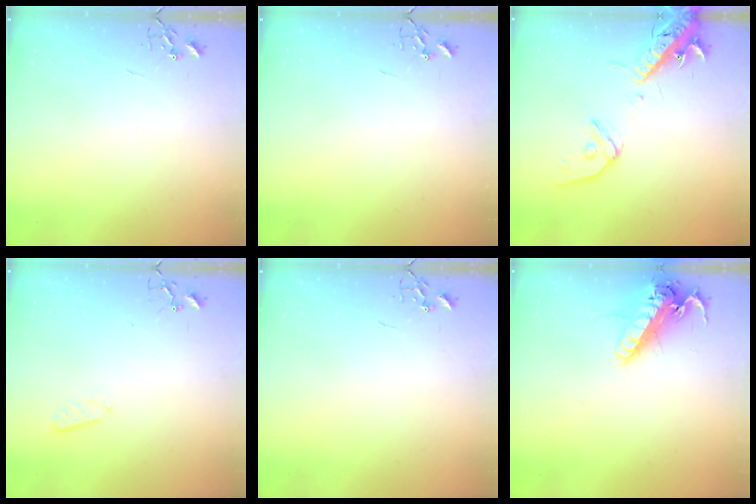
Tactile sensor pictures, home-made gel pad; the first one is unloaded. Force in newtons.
{"total": 0.0}
{"total": 15.4, "press": 15.0, "slide": 3.5}
{"total": 3.5, "press": 3.4, "slide": 0.5}
{"total": 0.0}
{"total": 17.4, "press": 17.1, "slide": 3.3}